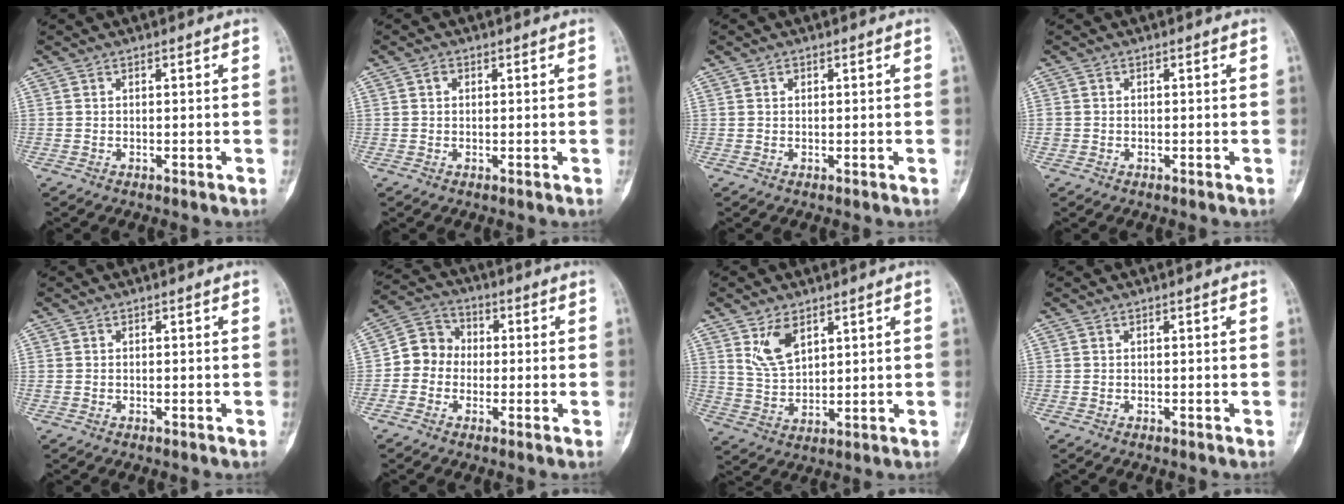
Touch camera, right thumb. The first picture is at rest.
{"total": 1.2, "force": [0.4, 0.9, 0.6], "torque": [-0.006, 0.002, 0.004]}
{"total": 0.7, "force": [0.3, 0.5, 0.3], "torque": [-0.002, -0.001, 0.005]}
{"total": 1.2, "force": [-0.1, 1.1, 0.4], "torque": [-0.006, 0.002, 0.000]}
{"total": 0.6, "force": [0.0, 0.6, 0.3], "torque": [-0.006, 0.001, 0.000]}
{"total": 7.3, "force": [-0.8, 6.6, 3.0], "torque": [-0.024, 0.028, -0.033]}
{"total": 7.0, "force": [3.7, 3.8, 4.6], "torque": [-0.074, -0.022, 0.081]}
{"total": 0.0}